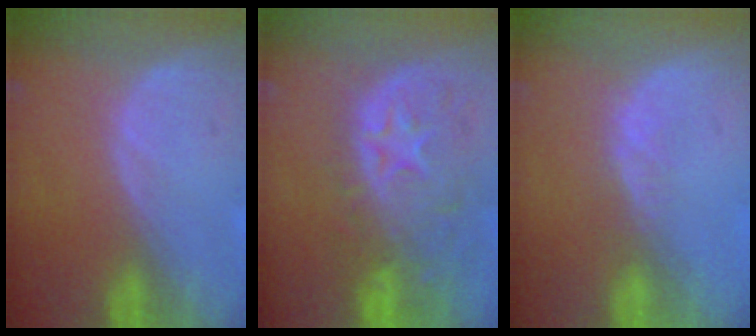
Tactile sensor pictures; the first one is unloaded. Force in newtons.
{"total": 11.0, "press": 9.8, "slide": 5.1}
{"total": 2.1, "press": 1.5, "slide": 1.4}